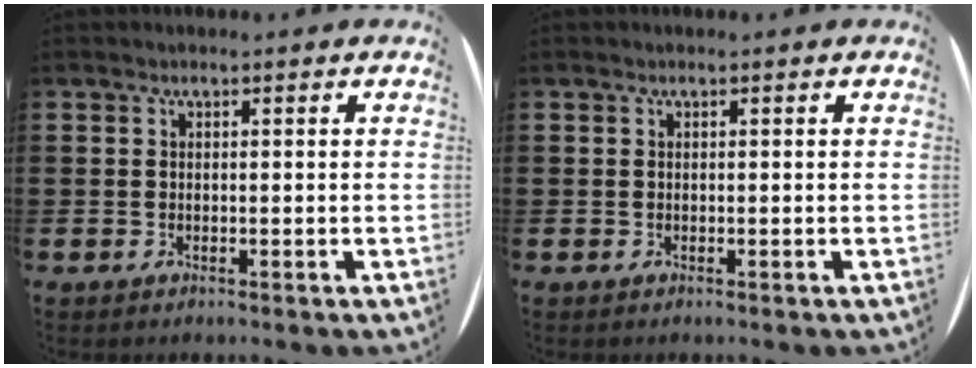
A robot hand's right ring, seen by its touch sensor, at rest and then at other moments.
{"total": 0.0}